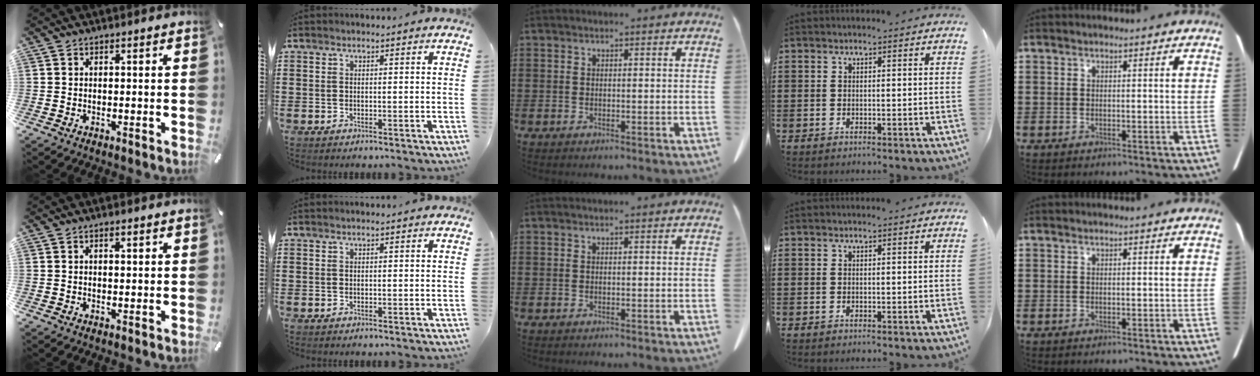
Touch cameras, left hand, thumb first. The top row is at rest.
{"thumb": {"total": 1.1, "force": [0.3, 0.6, 0.9], "torque": [-0.018, 0.006, 0.004]}}